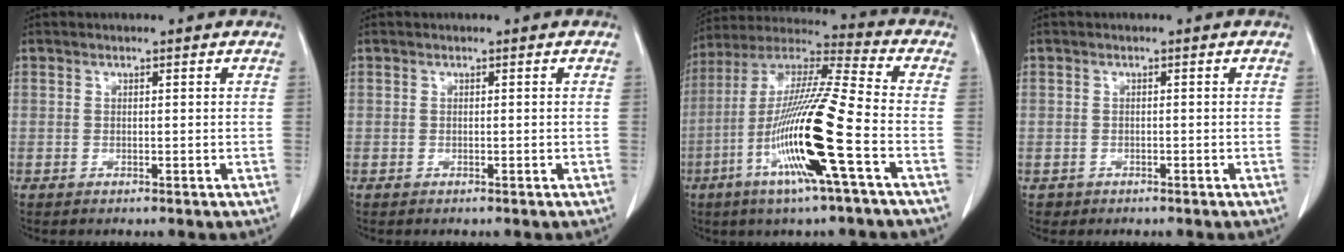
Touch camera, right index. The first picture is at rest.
{"total": 0.0}
{"total": 18.3, "force": [-6.1, -0.3, 17.2], "torque": [-0.349, -0.017, -0.124]}
{"total": 1.2, "force": [-0.5, 1.0, -0.2], "torque": [-0.004, 0.005, -0.007]}